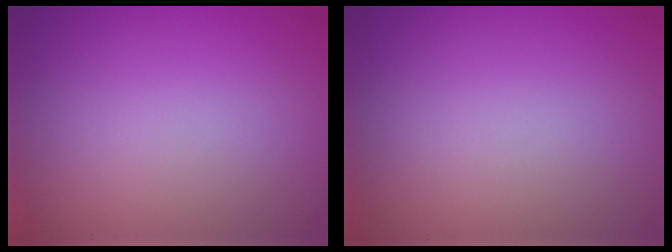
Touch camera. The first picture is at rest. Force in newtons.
{"total": 0.0}